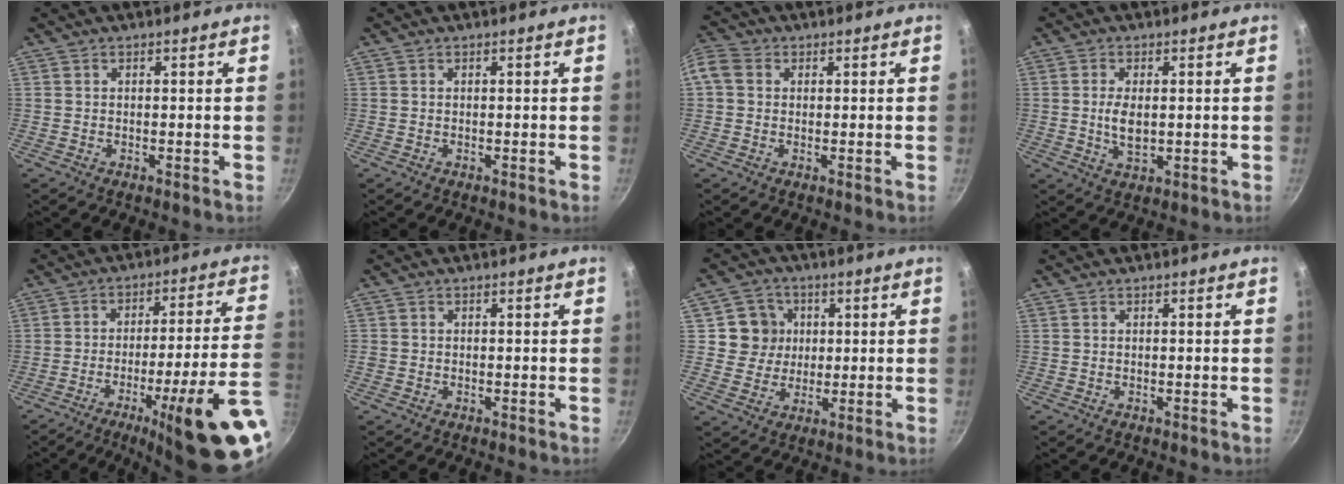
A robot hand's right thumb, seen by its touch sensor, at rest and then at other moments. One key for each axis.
{"total": 0.0}
{"total": 6.2, "fx": 1.0, "fy": 5.1, "fz": 3.3, "tx": -0.077, "ty": 0.017, "tz": 0.004}
{"total": 4.9, "fx": 0.2, "fy": 2.5, "fz": 4.3, "tx": -0.087, "ty": -0.004, "tz": 0.008}
{"total": 22.2, "fx": -9.6, "fy": 2.4, "fz": 19.9, "tx": -0.253, "ty": 0.031, "tz": -0.132}
{"total": 0.6, "fx": -0.1, "fy": 0.6, "fz": 0.1, "tx": -0.002, "ty": 0.002, "tz": -0.002}
{"total": 7.7, "fx": 1.6, "fy": 7.3, "fz": 1.7, "tx": 0.010, "ty": 0.002, "tz": 0.022}
{"total": 0.0}